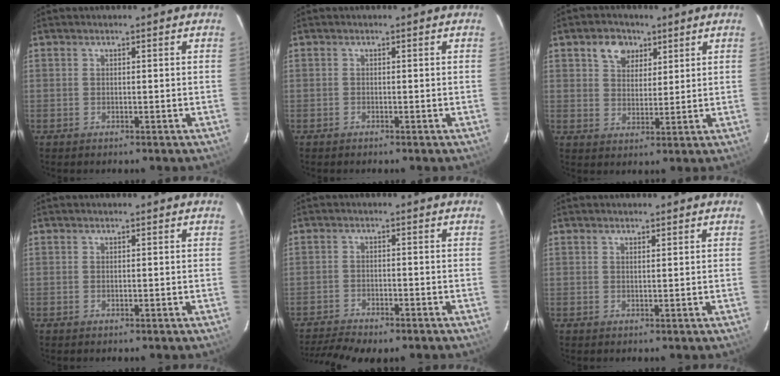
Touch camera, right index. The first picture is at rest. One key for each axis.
{"total": 0.0}
{"total": 6.0, "fx": 3.2, "fy": 4.4, "fz": 2.6, "tx": -0.037, "ty": 0.014, "tz": 0.058}
{"total": 0.0}
{"total": 9.3, "fx": -7.8, "fy": 2.3, "fz": 4.5, "tx": -0.113, "ty": -0.023, "tz": -0.129}
{"total": 0.8, "fx": 0.6, "fy": 0.2, "fz": 0.5, "tx": -0.010, "ty": 0.002, "tz": 0.010}